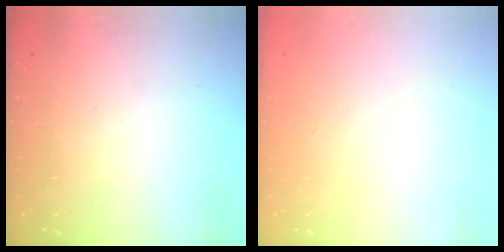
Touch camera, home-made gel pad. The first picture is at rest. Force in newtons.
{"total": 0.0}